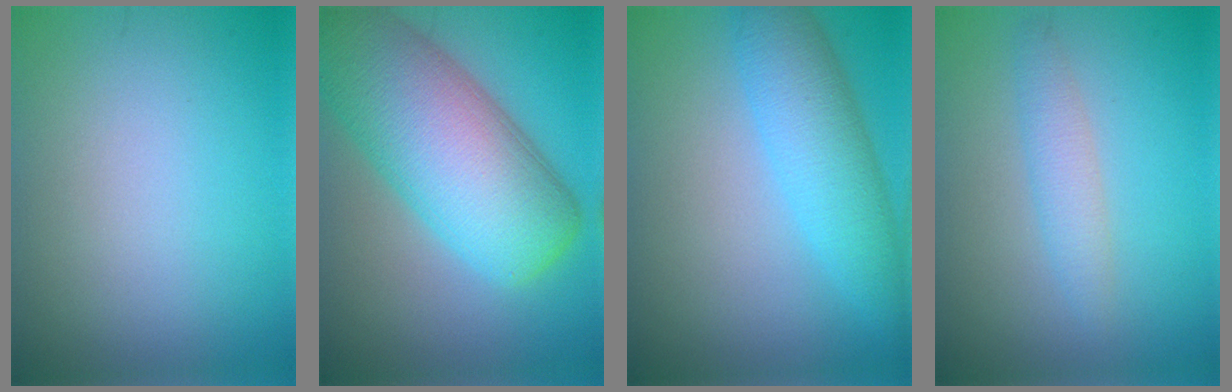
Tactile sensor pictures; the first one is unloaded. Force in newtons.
{"total": 13.0, "press": 12.9, "slide": 0.7}
{"total": 5.4, "press": 5.4, "slide": 0.3}
{"total": 2.1, "press": 2.1, "slide": 0.1}